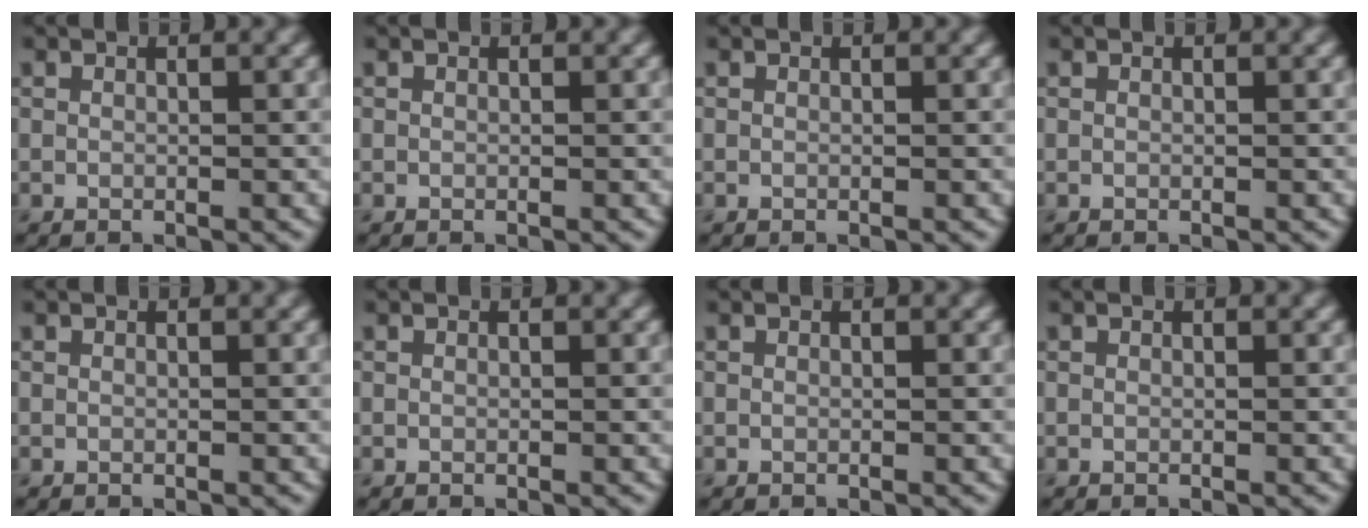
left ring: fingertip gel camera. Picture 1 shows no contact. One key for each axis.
{"total": 0.0}
{"total": 0.0}
{"total": 0.0}
{"total": 0.0}
{"total": 0.0}
{"total": 0.0}
{"total": 0.0}